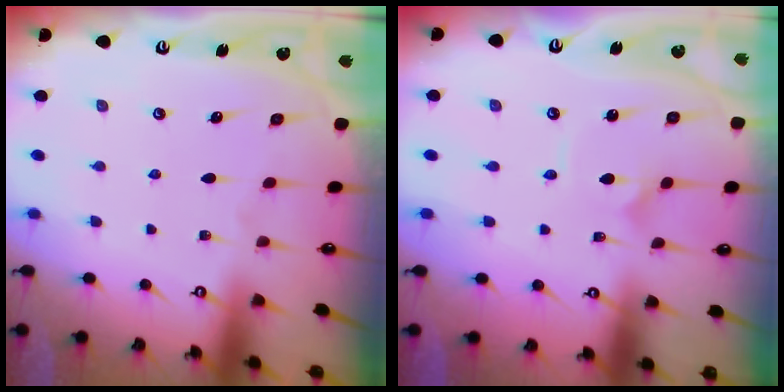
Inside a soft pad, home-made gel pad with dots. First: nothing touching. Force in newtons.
{"total": 1.8, "press": 1.8, "slide": 0.1}